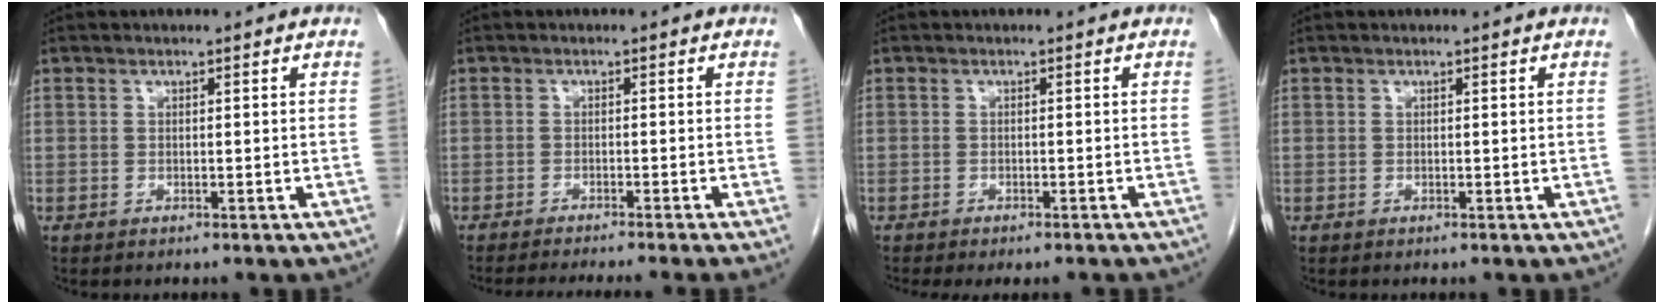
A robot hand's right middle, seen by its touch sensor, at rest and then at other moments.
{"total": 8.7, "force": [-7.7, -1.2, 4.1], "torque": [-0.031, -0.020, -0.111]}
{"total": 4.8, "force": [-4.1, 1.1, 2.1], "torque": [-0.017, -0.003, -0.055]}
{"total": 0.0}